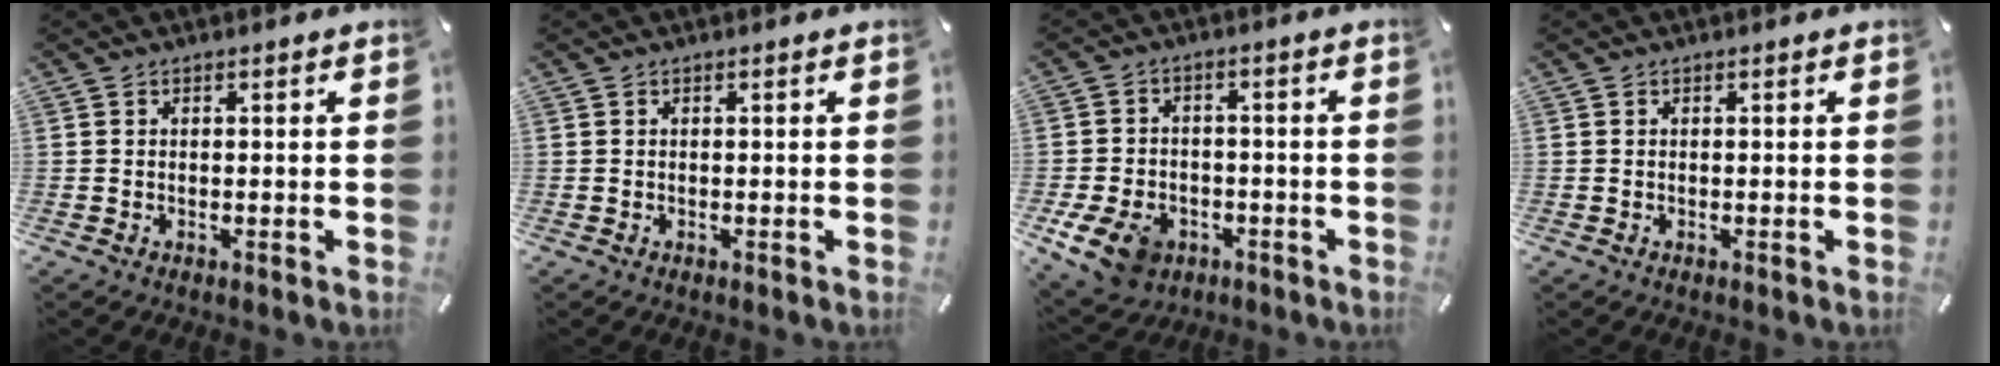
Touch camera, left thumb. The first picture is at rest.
{"total": 0.0}
{"total": 9.9, "force": [-4.6, 7.2, 5.0], "torque": [-0.110, 0.026, -0.084]}
{"total": 0.0}